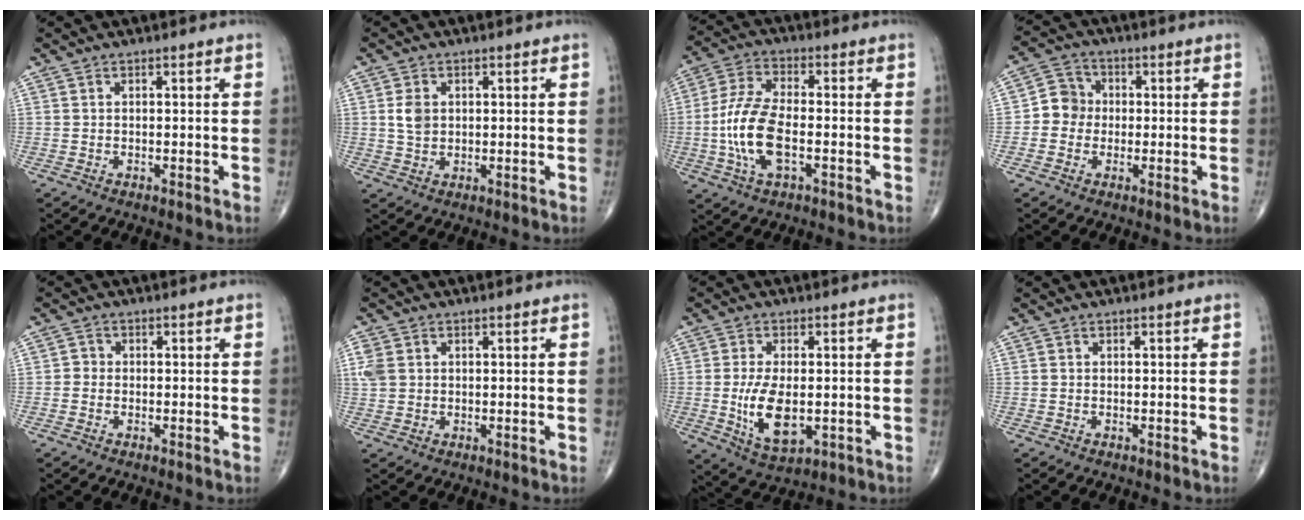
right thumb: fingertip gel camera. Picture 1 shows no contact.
{"total": 3.7, "force": [0.7, 2.7, 2.3], "torque": [-0.036, -0.002, 0.015]}
{"total": 12.0, "force": [-2.4, 5.3, 10.5], "torque": [-0.227, 0.016, -0.050]}
{"total": 5.9, "force": [-0.5, 5.5, 2.1], "torque": [-0.011, 0.017, -0.023]}
{"total": 1.5, "force": [-0.3, 1.4, 0.5], "torque": [0.002, 0.005, -0.010]}
{"total": 3.8, "force": [0.8, 3.0, 2.1], "torque": [-0.047, 0.006, 0.020]}
{"total": 9.9, "force": [-1.2, 4.9, 8.5], "torque": [-0.154, -0.016, -0.011]}
{"total": 0.0}